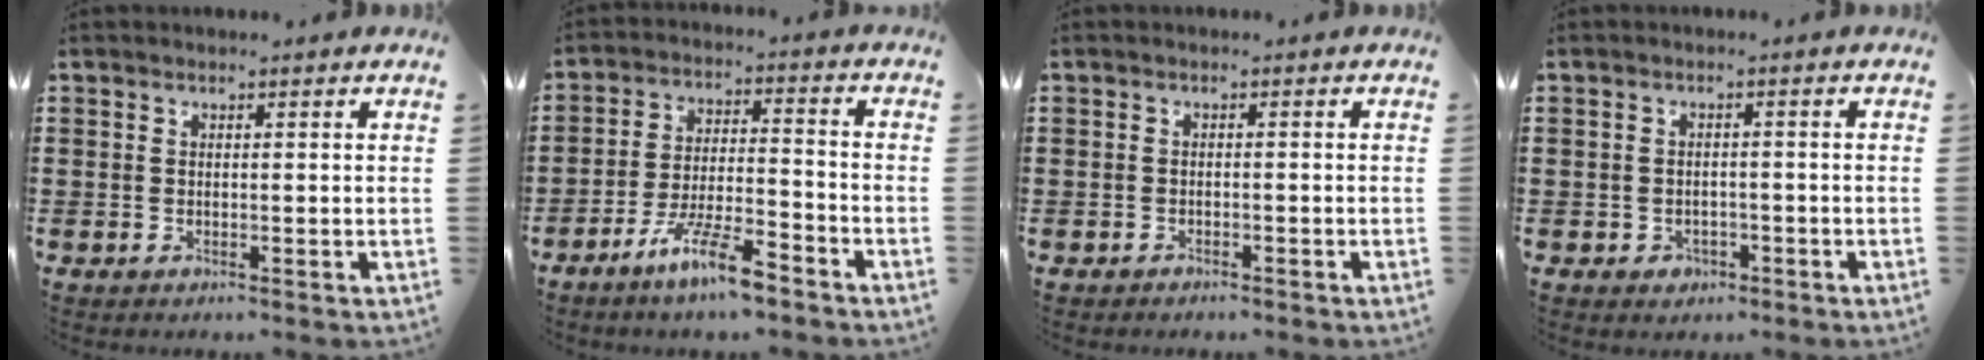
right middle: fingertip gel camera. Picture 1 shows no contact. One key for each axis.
{"total": 8.7, "fx": -6.5, "fy": 1.2, "fz": 5.7, "tx": -0.112, "ty": 0.001, "tz": -0.123}
{"total": 1.1, "fx": -1.0, "fy": 0.2, "fz": 0.0, "tx": -0.003, "ty": 0.002, "tz": -0.023}
{"total": 1.5, "fx": -1.0, "fy": 1.1, "fz": 0.2, "tx": -0.011, "ty": 0.001, "tz": -0.023}